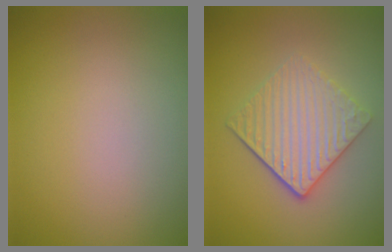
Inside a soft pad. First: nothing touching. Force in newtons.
{"total": 4.3, "press": 3.4, "slide": 2.6}